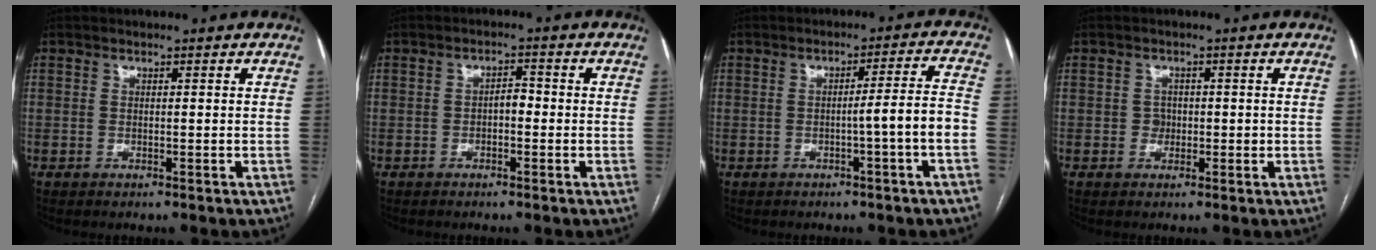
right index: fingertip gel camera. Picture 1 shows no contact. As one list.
[{"total": 2.3, "force": [-0.5, 1.1, 1.9], "torque": [-0.024, 0.008, -0.010]}, {"total": 5.6, "force": [-1.8, -1.1, 5.2], "torque": [-0.067, 0.011, -0.026]}, {"total": 1.8, "force": [-0.1, 1.7, 0.7], "torque": [-0.007, 0.005, -0.002]}]